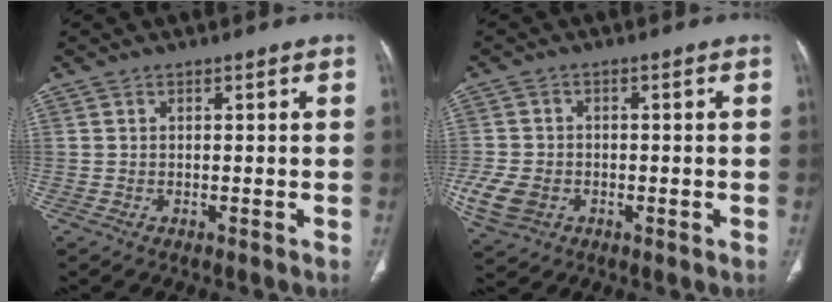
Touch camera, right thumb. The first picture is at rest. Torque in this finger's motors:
{"motor_torque": [1.97, 1.25, 0.49, -0.85, 0.06]}